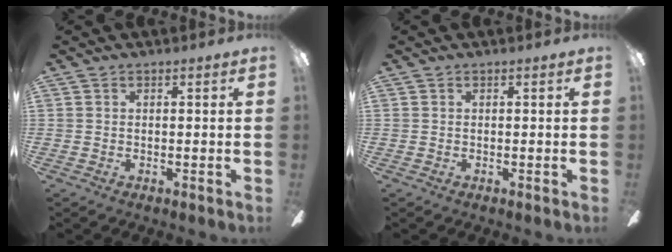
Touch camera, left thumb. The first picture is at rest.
{"total": 0.0}